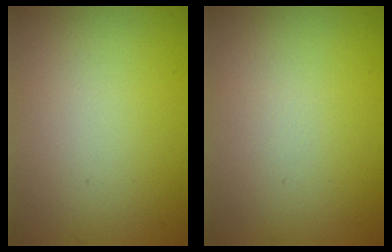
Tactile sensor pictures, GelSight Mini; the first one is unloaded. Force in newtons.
{"total": 0.0}